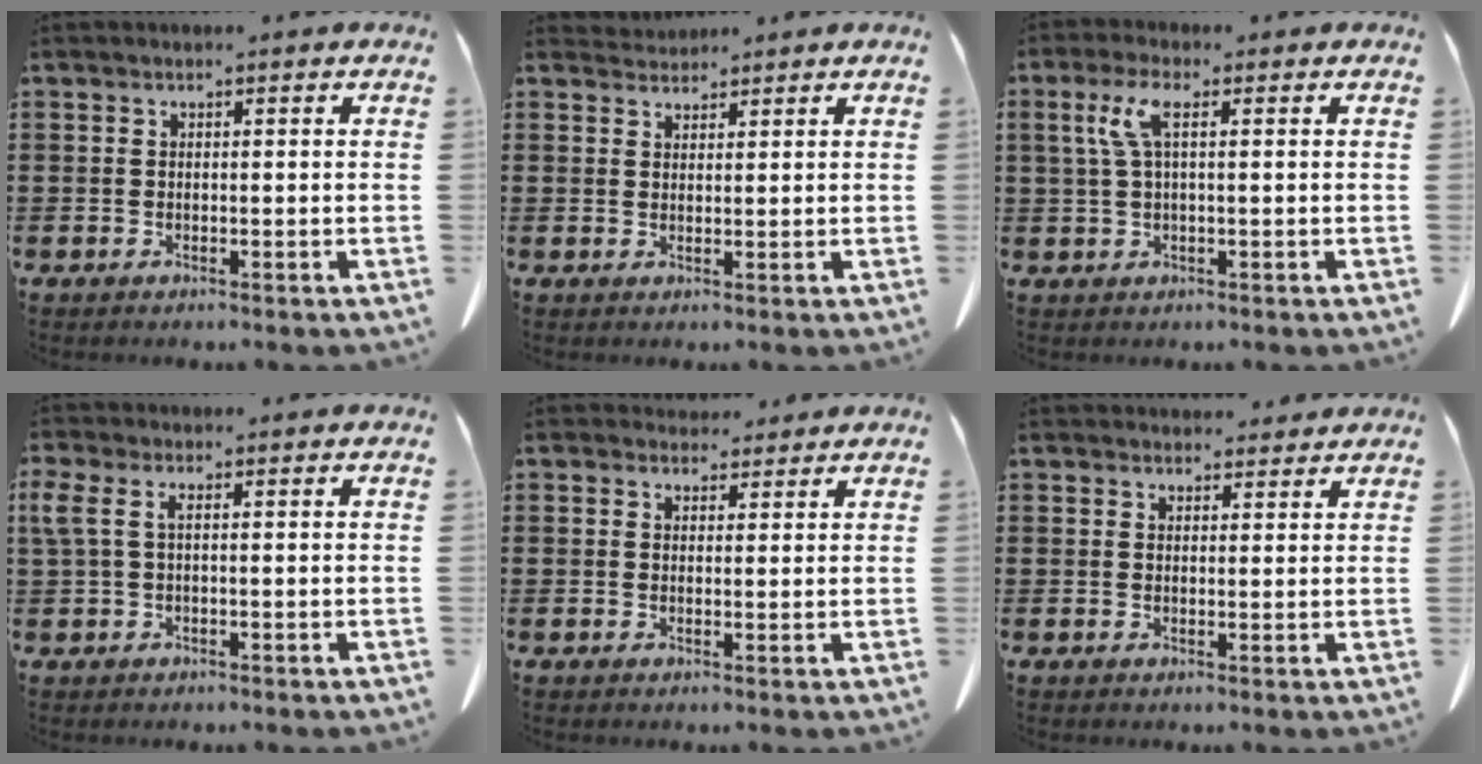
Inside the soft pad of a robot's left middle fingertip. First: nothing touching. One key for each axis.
{"total": 1.9, "fx": 1.8, "fy": 0.4, "fz": -0.2, "tx": -0.002, "ty": 0.001, "tz": 0.036}
{"total": 4.8, "fx": 1.3, "fy": 1.4, "fz": 4.4, "tx": -0.105, "ty": 0.003, "tz": 0.015}
{"total": 2.2, "fx": 0.1, "fy": 0.8, "fz": 2.1, "tx": -0.049, "ty": 0.001, "tz": -0.002}
{"total": 2.6, "fx": 2.3, "fy": 1.1, "fz": 0.3, "tx": -0.003, "ty": -0.004, "tz": 0.042}
{"total": 2.5, "fx": 2.4, "fy": 0.6, "fz": 0.1, "tx": 0.001, "ty": -0.008, "tz": 0.044}